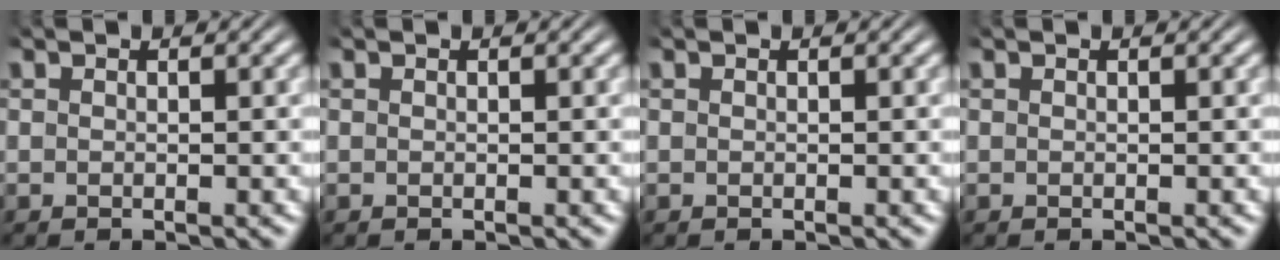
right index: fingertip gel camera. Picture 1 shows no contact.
{"total": 0.0}
{"total": 0.0}
{"total": 0.0}